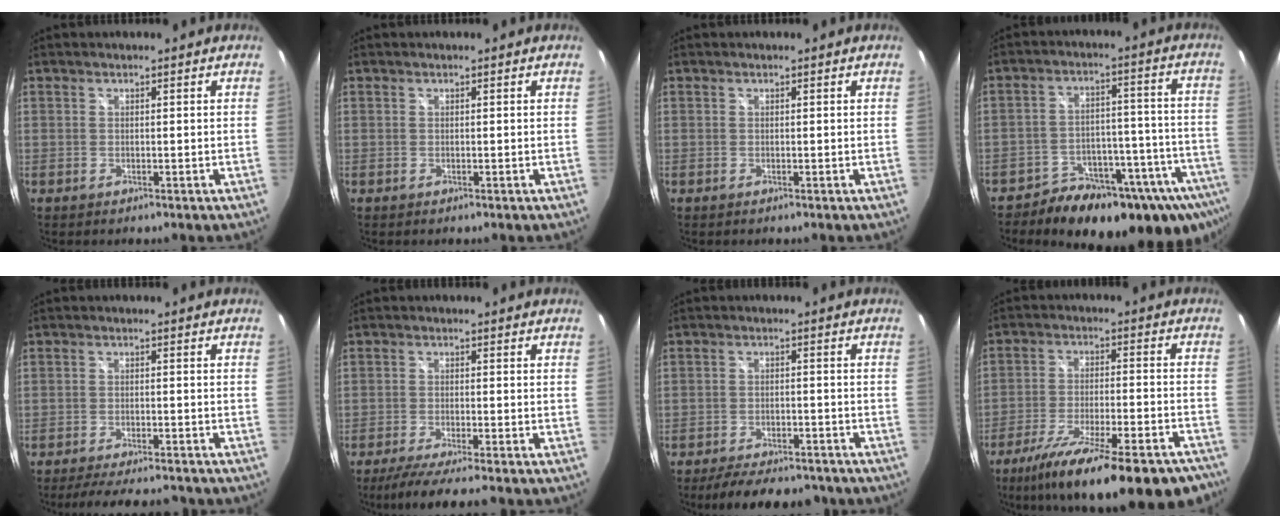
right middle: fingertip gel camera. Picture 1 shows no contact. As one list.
[{"total": 0.0}, {"total": 0.0}, {"total": 23.9, "force": [-17.7, 10.7, 12.0], "torque": [-0.164, 0.002, -0.224]}, {"total": 11.1, "force": [-9.7, 2.2, 4.9], "torque": [-0.103, -0.014, -0.143]}, {"total": 7.1, "force": [-6.0, -0.8, 3.6], "torque": [-0.082, -0.023, -0.101]}, {"total": 11.9, "force": [-9.9, 4.0, 5.4], "torque": [-0.111, -0.011, -0.140]}, {"total": 24.7, "force": [-19.2, 5.9, 14.4], "torque": [-0.244, -0.052, -0.274]}]